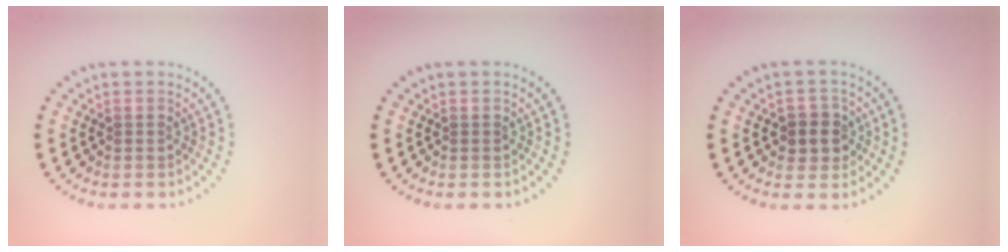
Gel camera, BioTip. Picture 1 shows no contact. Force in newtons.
{"total": 0.0}
{"total": 2.8, "press": 2.6, "slide": 1.1}